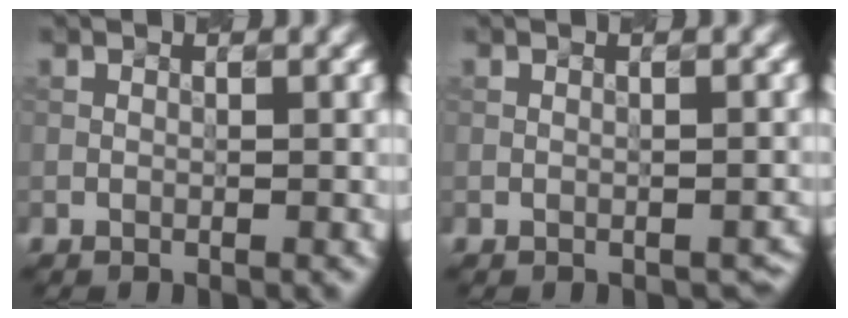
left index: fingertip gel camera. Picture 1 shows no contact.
{"total": 0.8, "force": [-0.6, 0.3, 0.4], "torque": [0.001, 0.003, -0.003]}